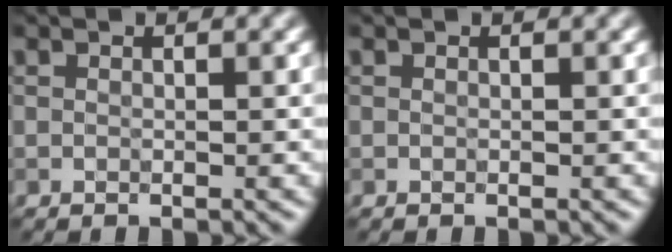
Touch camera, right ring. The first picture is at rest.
{"total": 0.0}